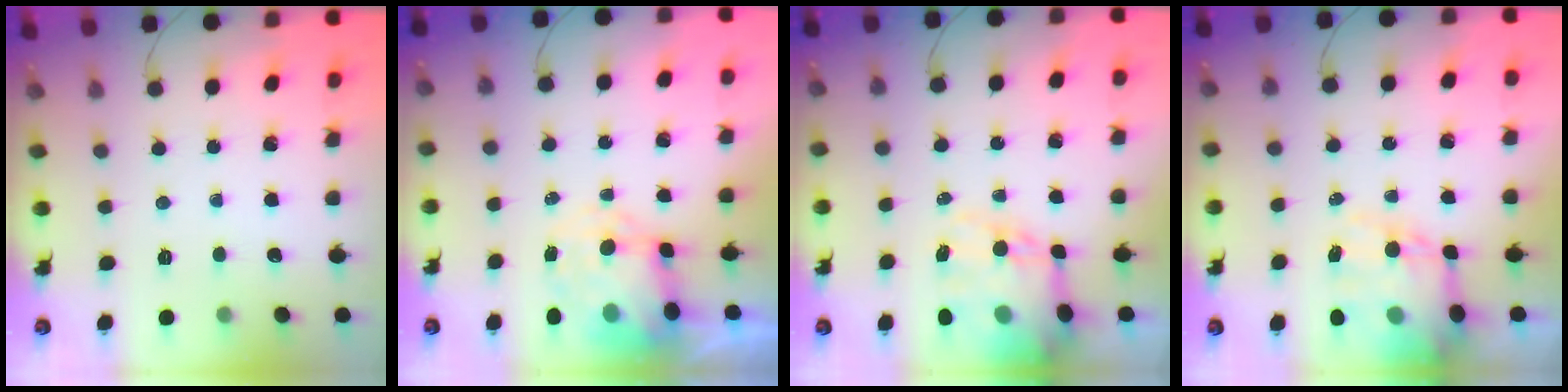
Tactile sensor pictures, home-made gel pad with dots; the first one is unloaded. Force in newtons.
{"total": 9.8, "press": 9.6, "slide": 2.3}
{"total": 15.6, "press": 15.1, "slide": 3.8}
{"total": 15.3, "press": 14.9, "slide": 3.6}